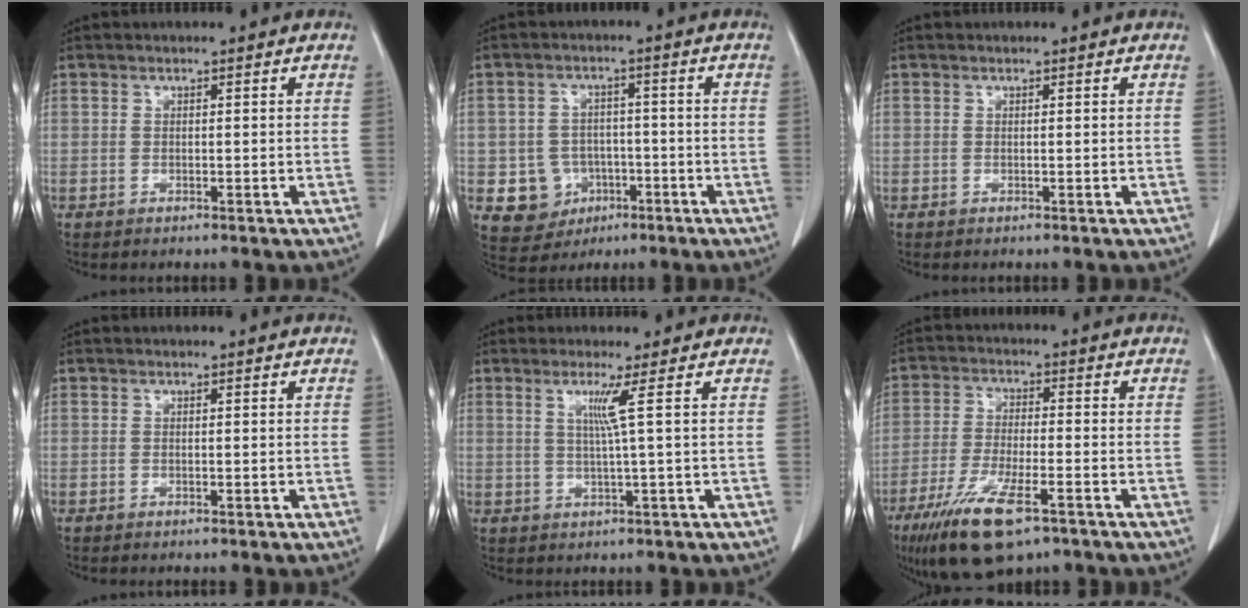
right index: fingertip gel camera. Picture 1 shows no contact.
{"total": 7.2, "force": [-2.2, 6.6, 1.6], "torque": [-0.029, 0.011, -0.022]}
{"total": 0.0}
{"total": 0.0}
{"total": 3.2, "force": [1.0, -1.5, 2.7], "torque": [-0.054, -0.006, 0.023]}
{"total": 11.8, "force": [-7.2, 2.8, 8.9], "torque": [-0.171, -0.026, -0.122]}